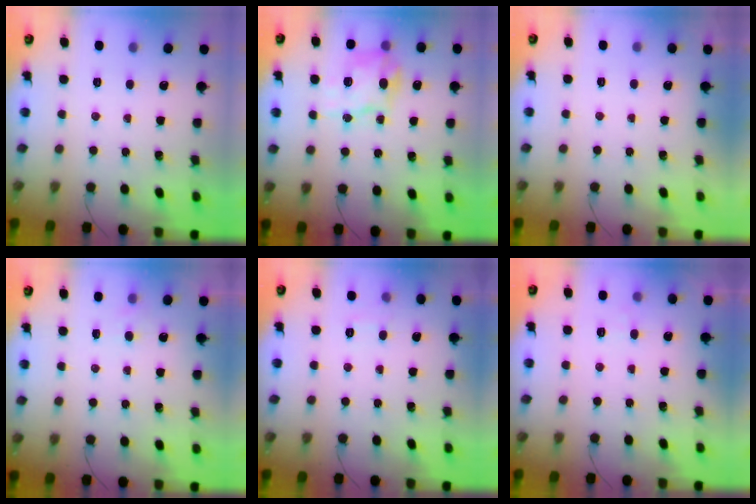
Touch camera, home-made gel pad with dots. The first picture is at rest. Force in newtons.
{"total": 12.2, "press": 12.1, "slide": 0.5}
{"total": 1.9, "press": 1.9, "slide": 0.3}
{"total": 3.3, "press": 3.1, "slide": 1.2}
{"total": 2.7, "press": 2.2, "slide": 1.6}
{"total": 3.0, "press": 2.6, "slide": 1.5}